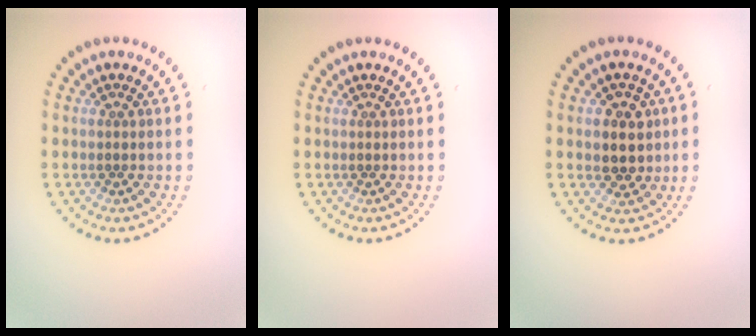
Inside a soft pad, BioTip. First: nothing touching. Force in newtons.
{"total": 0.0}
{"total": 2.8, "press": 2.7, "slide": 0.7}